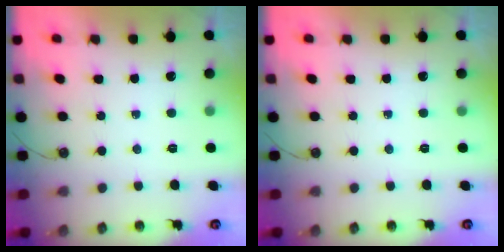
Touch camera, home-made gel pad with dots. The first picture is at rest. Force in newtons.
{"total": 0.0}